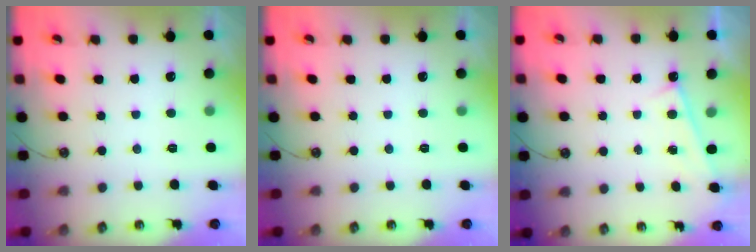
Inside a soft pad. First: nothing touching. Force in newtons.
{"total": 0.0}
{"total": 0.8, "press": 0.7, "slide": 0.4}